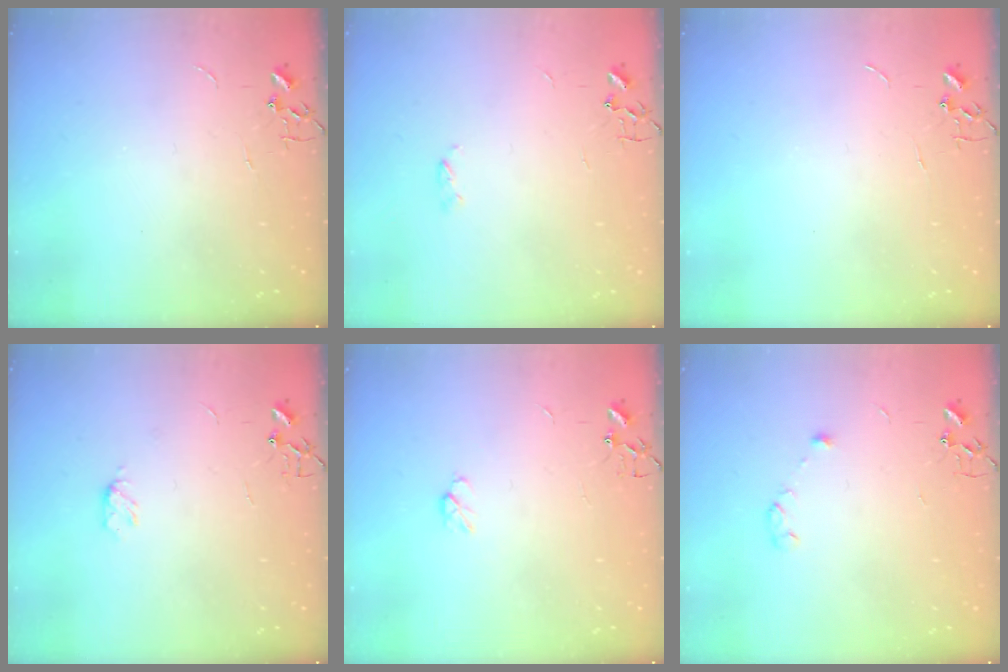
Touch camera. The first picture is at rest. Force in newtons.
{"total": 3.9, "press": 3.6, "slide": 1.3}
{"total": 0.0}
{"total": 3.3, "press": 3.3, "slide": 0.5}
{"total": 3.7, "press": 3.7, "slide": 0.7}
{"total": 3.4, "press": 3.4, "slide": 0.6}